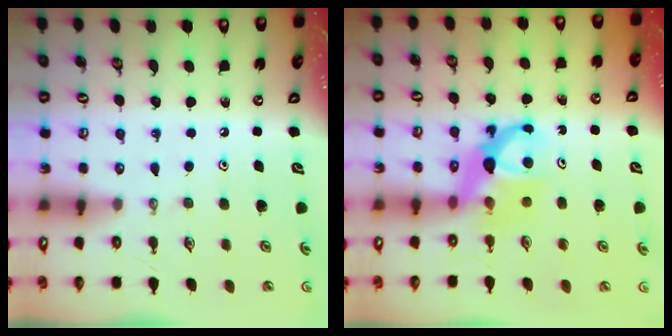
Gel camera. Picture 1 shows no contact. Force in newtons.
{"total": 7.1, "press": 7.0, "slide": 0.6}